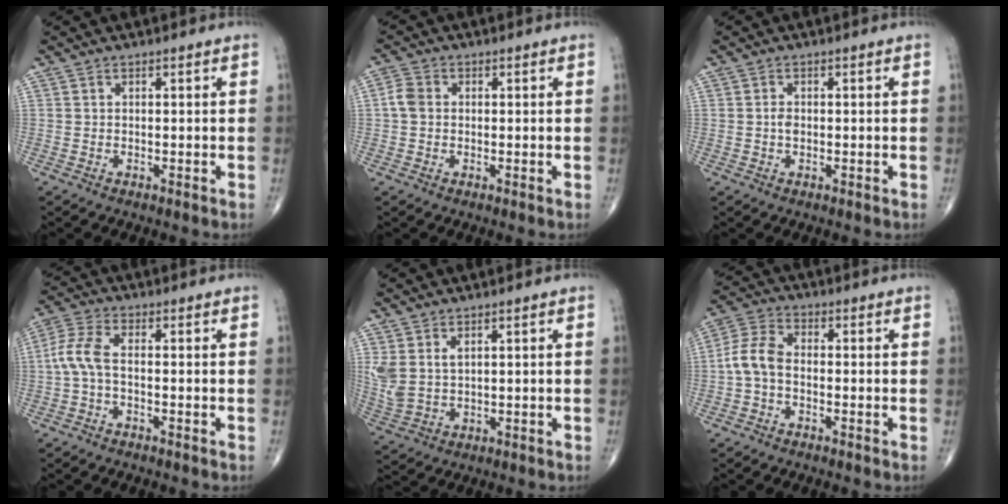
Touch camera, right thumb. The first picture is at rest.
{"total": 3.2, "force": [0.1, 2.6, 1.9], "torque": [-0.038, 0.009, -0.005]}
{"total": 1.4, "force": [-0.1, 1.0, 1.1], "torque": [-0.019, 0.001, -0.003]}
{"total": 5.5, "force": [-0.8, 2.3, 5.0], "torque": [-0.125, 0.017, -0.024]}
{"total": 5.3, "force": [2.2, 2.8, 3.9], "torque": [-0.095, -0.007, 0.056]}
{"total": 6.2, "force": [-1.1, 3.7, 4.9], "torque": [-0.103, 0.020, -0.034]}